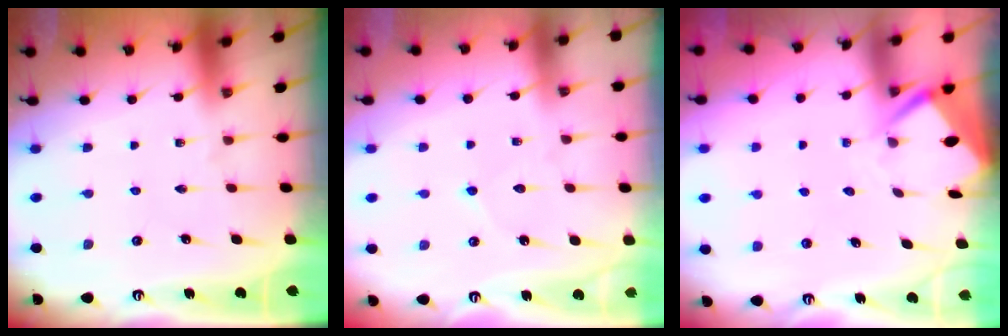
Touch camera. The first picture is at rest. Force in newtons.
{"total": 3.3, "press": 3.3, "slide": 0.4}
{"total": 3.5, "press": 3.5, "slide": 0.3}